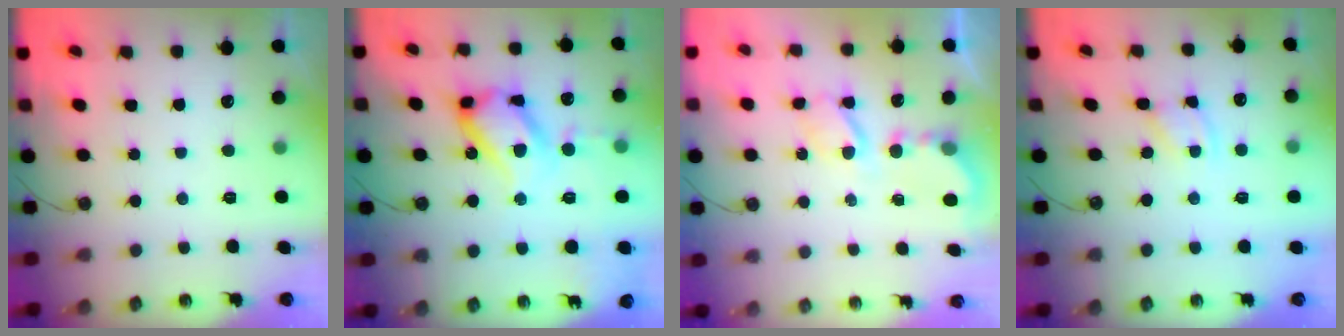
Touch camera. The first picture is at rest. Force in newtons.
{"total": 22.7, "press": 22.6, "slide": 2.1}
{"total": 5.7, "press": 5.7, "slide": 0.4}
{"total": 3.2, "press": 3.2, "slide": 0.1}